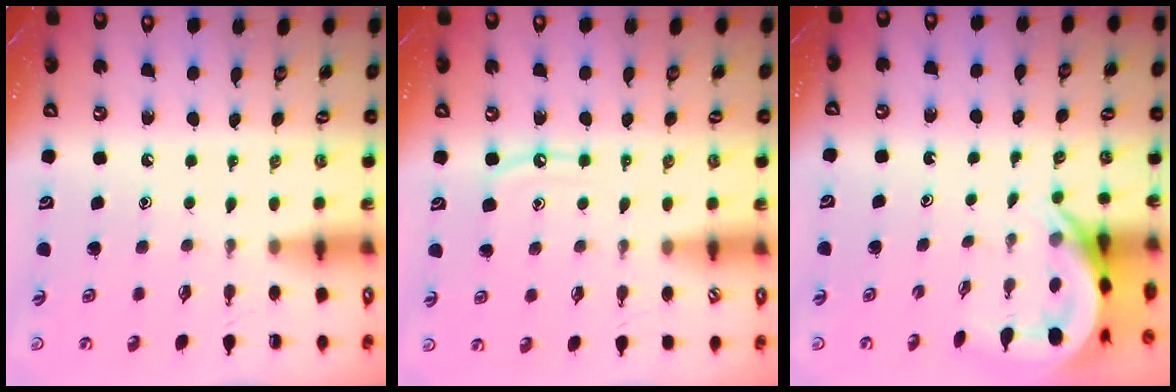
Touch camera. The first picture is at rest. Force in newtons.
{"total": 5.3, "press": 5.3, "slide": 0.5}
{"total": 5.9, "press": 5.9, "slide": 0.6}